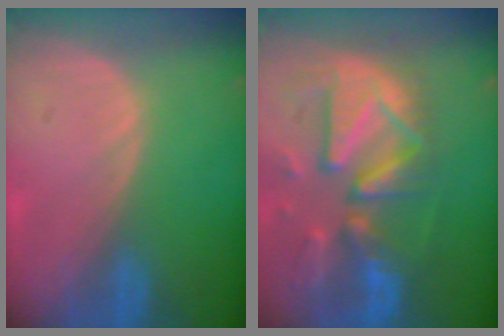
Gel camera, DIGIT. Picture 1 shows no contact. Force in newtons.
{"total": 12.9, "press": 11.3, "slide": 6.4}